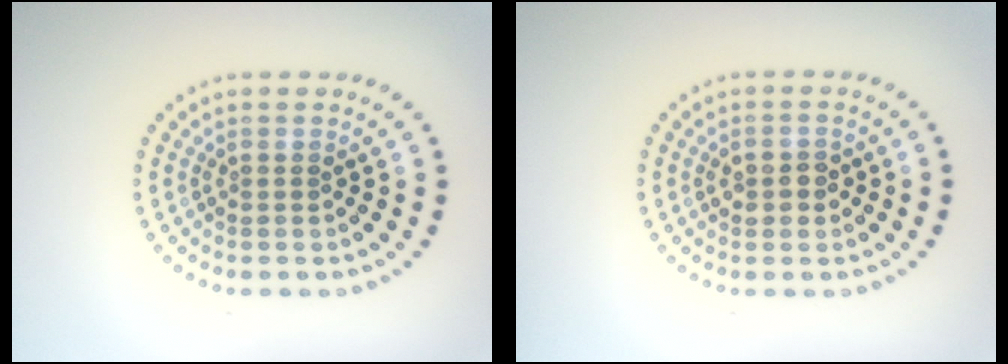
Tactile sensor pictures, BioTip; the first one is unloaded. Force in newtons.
{"total": 1.8, "press": 1.8, "slide": 0.0}